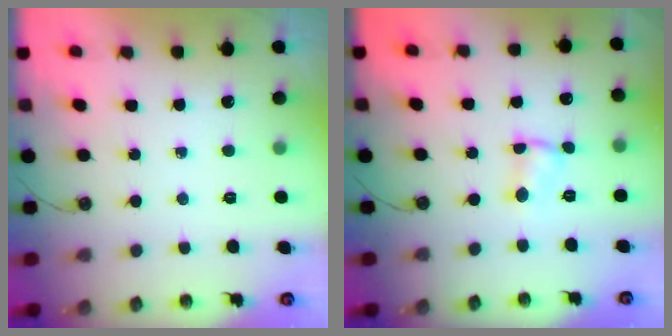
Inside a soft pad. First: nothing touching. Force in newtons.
{"total": 1.6, "press": 1.6, "slide": 0.3}